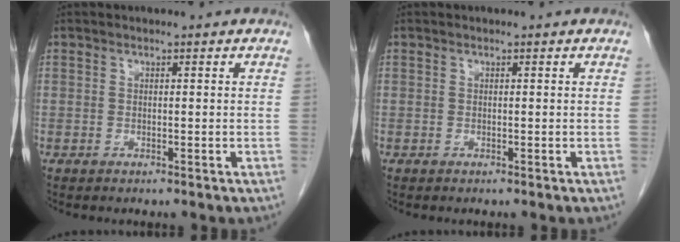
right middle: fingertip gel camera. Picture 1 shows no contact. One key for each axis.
{"total": 0.0}